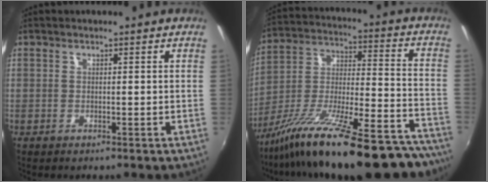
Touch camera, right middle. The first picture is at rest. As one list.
[{"total": 28.2, "force": [-22.1, 6.6, 16.3], "torque": [-0.249, -0.024, -0.329]}]